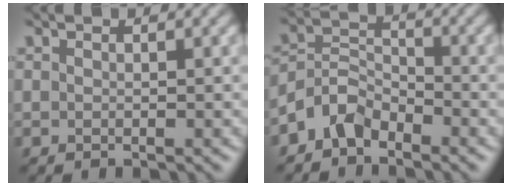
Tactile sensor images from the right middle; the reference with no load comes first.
{"total": 3.7, "force": [-2.7, 2.1, 1.3], "torque": [-0.024, 0.010, -0.065]}